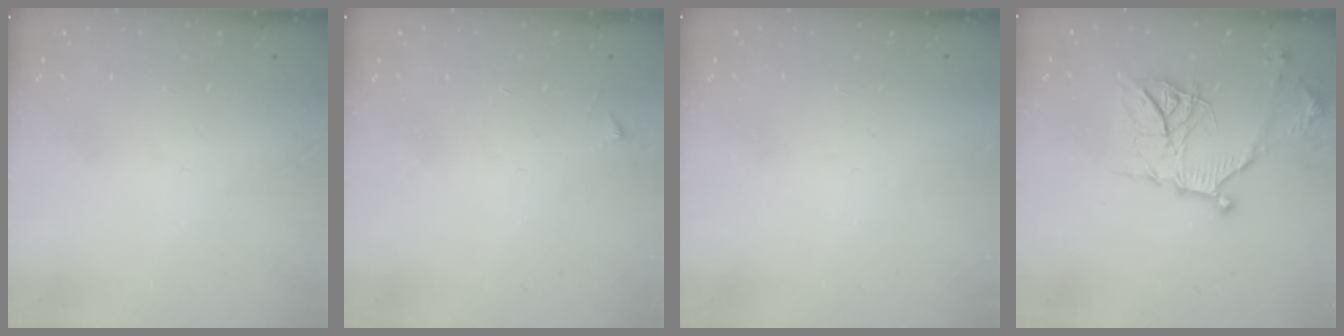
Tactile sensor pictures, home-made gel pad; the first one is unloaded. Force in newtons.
{"total": 2.5, "press": 2.5, "slide": 0.3}
{"total": 1.5, "press": 1.5, "slide": 0.1}
{"total": 16.2, "press": 16.2, "slide": 0.4}